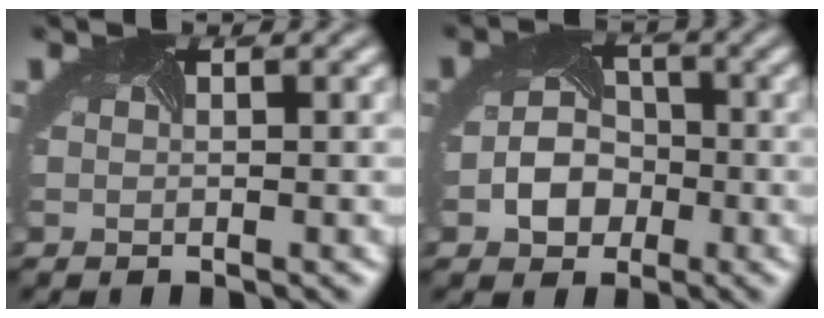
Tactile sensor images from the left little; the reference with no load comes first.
{"total": 3.5, "force": [-1.2, 3.0, 1.3], "torque": [-0.035, -0.003, -0.024]}